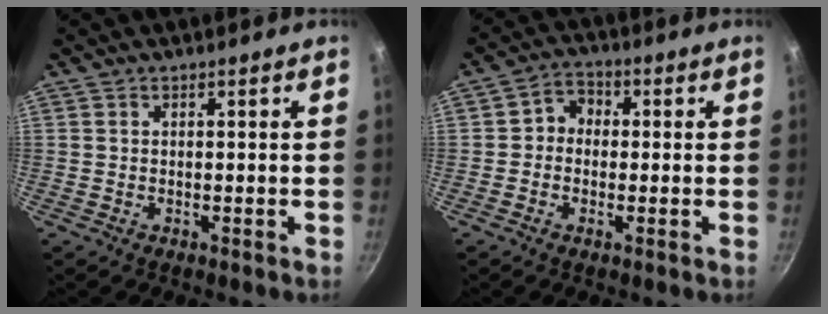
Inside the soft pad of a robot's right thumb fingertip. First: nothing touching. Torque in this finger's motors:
{"motor_torque": [-0.32, 0.40, -0.37, 0.04, 0.10]}